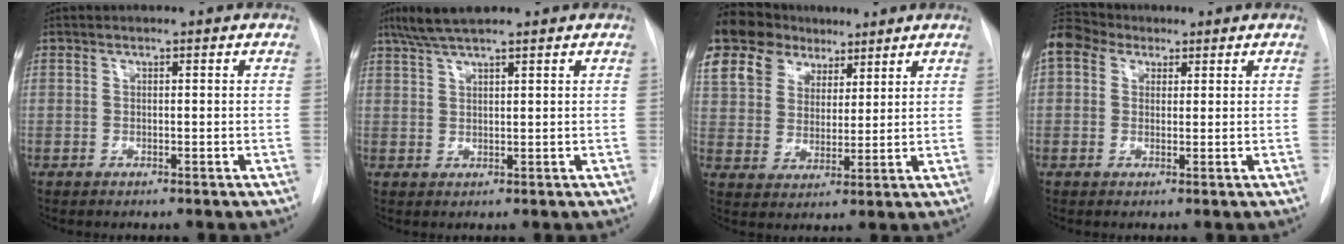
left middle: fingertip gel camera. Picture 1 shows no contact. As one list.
[{"total": 5.1, "force": [4.1, 0.3, 3.1], "torque": [-0.067, 0.015, 0.079]}, {"total": 20.0, "force": [12.8, 13.3, 7.7], "torque": [-0.215, 0.073, 0.243]}, {"total": 7.9, "force": [4.7, 5.5, 3.1], "torque": [-0.073, 0.046, 0.090]}]